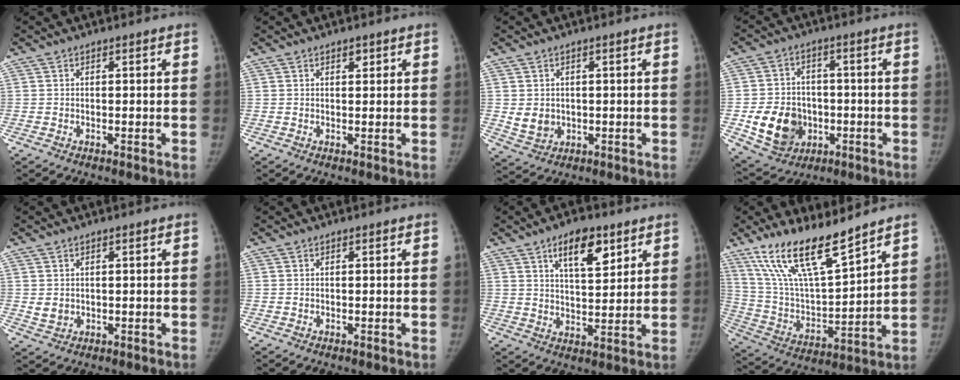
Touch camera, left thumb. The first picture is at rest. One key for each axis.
{"total": 1.3, "fx": 0.8, "fy": 0.6, "fz": 0.8, "tx": -0.006, "ty": -0.003, "tz": 0.011}
{"total": 4.3, "fx": 0.1, "fy": 3.8, "fz": 2.1, "tx": -0.021, "ty": -0.007, "tz": 0.015}
{"total": 12.5, "fx": -3.0, "fy": 10.4, "fz": 6.4, "tx": -0.079, "ty": 0.008, "tz": -0.038}
{"total": 2.3, "fx": 0.2, "fy": 1.9, "fz": 1.2, "tx": -0.014, "ty": -0.007, "tz": 0.012}
{"total": 0.0}
{"total": 9.8, "fx": 5.4, "fy": 4.3, "fz": 7.0, "tx": -0.089, "ty": -0.031, "tz": 0.089}
{"total": 17.6, "fx": 12.9, "fy": 4.0, "fz": 11.3, "tx": -0.189, "ty": -0.063, "tz": 0.254}